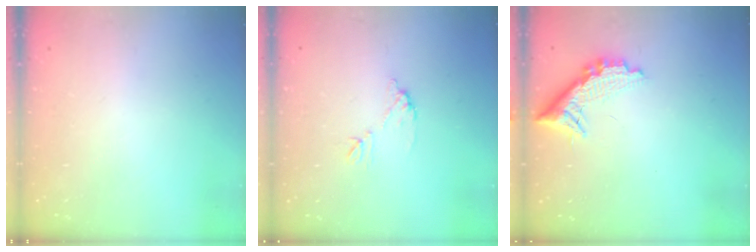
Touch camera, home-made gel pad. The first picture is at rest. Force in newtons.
{"total": 6.5, "press": 6.4, "slide": 0.5}
{"total": 10.9, "press": 10.9, "slide": 0.4}